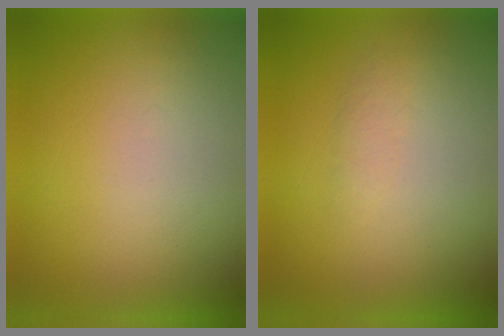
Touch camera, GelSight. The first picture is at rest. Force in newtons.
{"total": 1.5}